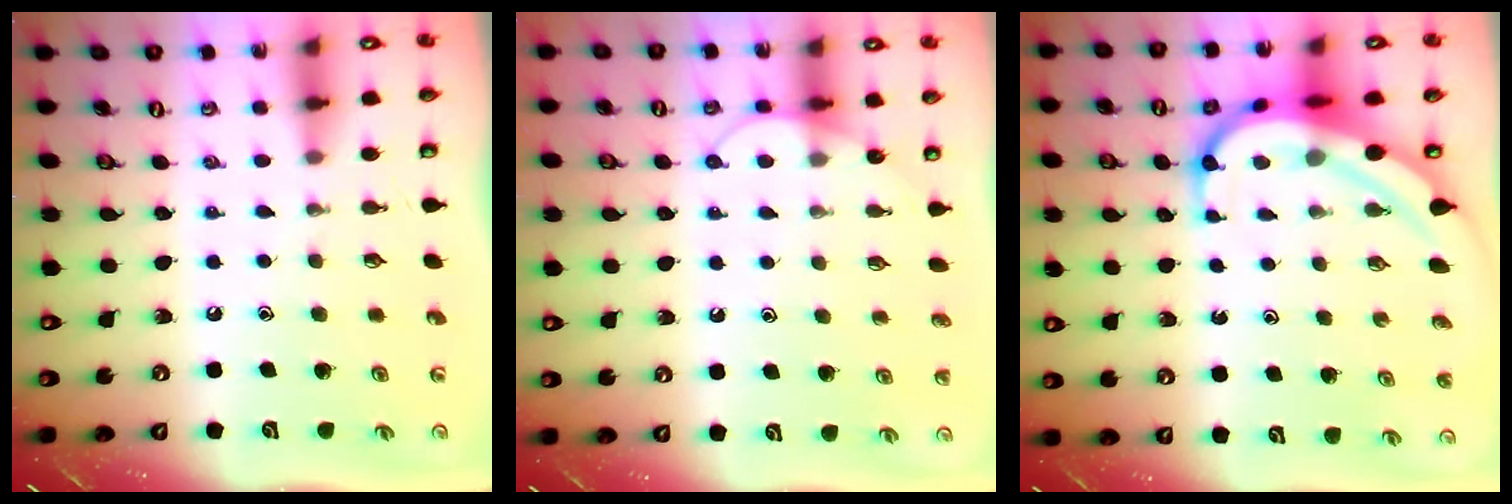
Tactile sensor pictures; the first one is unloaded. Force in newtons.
{"total": 5.5, "press": 5.5, "slide": 0.3}
{"total": 8.5, "press": 8.5, "slide": 0.8}